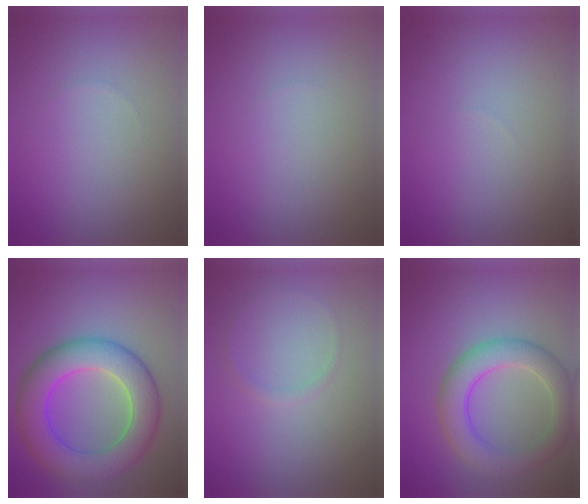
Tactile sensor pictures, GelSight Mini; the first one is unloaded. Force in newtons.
{"total": 0.0}
{"total": 0.0}
{"total": 8.8, "press": 8.8, "slide": 0.1}
{"total": 0.7, "press": 0.7, "slide": 0.1}
{"total": 5.3, "press": 5.3, "slide": 0.4}